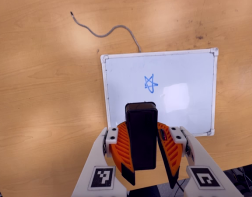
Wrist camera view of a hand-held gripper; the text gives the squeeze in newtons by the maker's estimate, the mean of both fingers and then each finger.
{"total": 9.2, "left": 9.3, "right": 9.2}